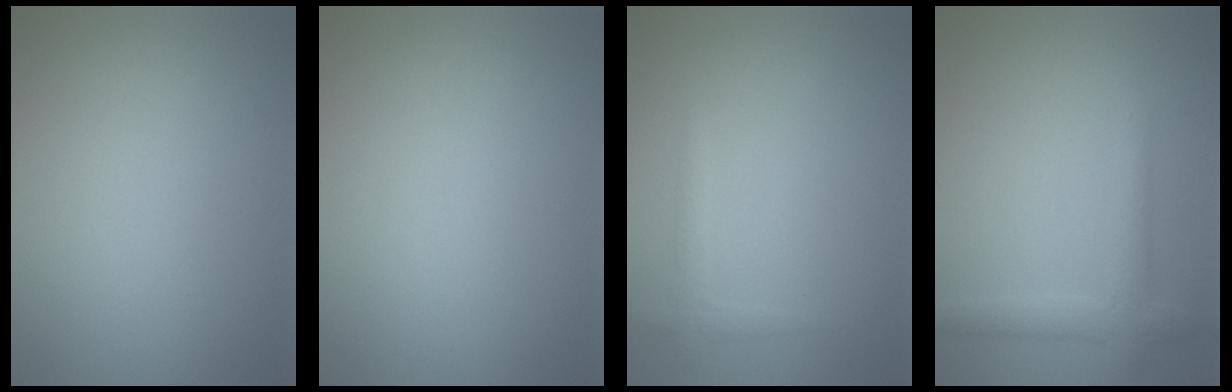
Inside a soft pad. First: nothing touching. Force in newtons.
{"total": 0.0}
{"total": 1.2, "press": 1.2, "slide": 0.0}
{"total": 2.7, "press": 2.7, "slide": 0.1}